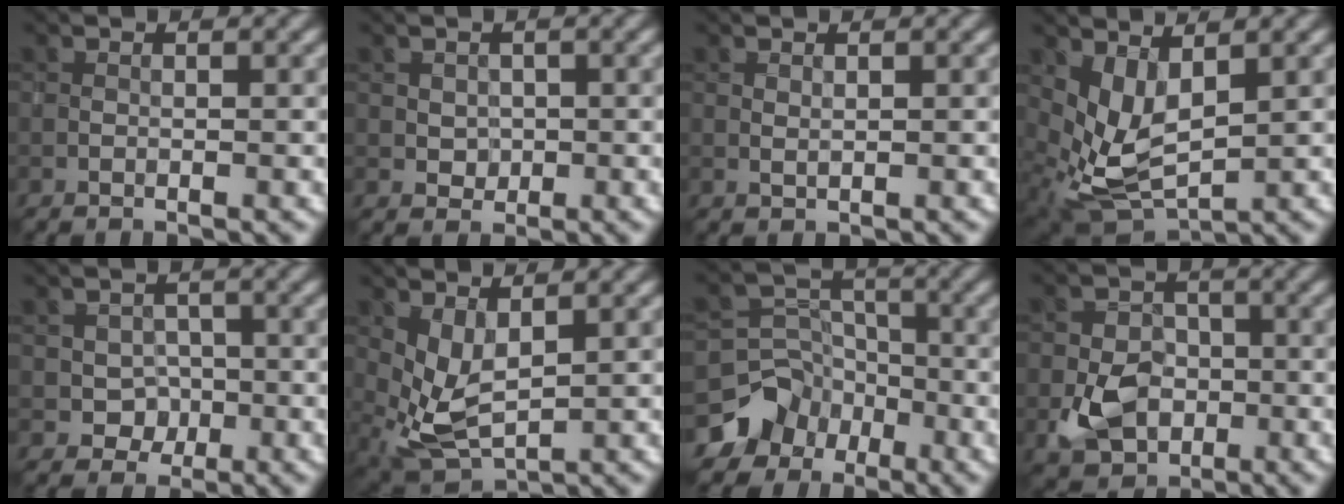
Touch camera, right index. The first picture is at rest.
{"total": 1.1, "force": [0.3, 1.0, 0.2], "torque": [-0.002, -0.002, 0.007]}
{"total": 0.6, "force": [0.6, 0.0, 0.0], "torque": [-0.001, 0.000, 0.013]}
{"total": 4.6, "force": [1.3, 2.5, 3.7], "torque": [-0.088, -0.013, 0.033]}
{"total": 2.3, "force": [-0.4, 2.1, 0.7], "torque": [-0.002, 0.000, -0.006]}
{"total": 3.5, "force": [1.3, 1.7, 2.8], "torque": [-0.070, -0.009, 0.029]}
{"total": 6.9, "force": [-4.4, 5.3, 0.5], "torque": [0.011, 0.003, -0.085]}
{"total": 4.6, "force": [-1.2, 3.7, 2.4], "torque": [-0.043, -0.005, -0.024]}